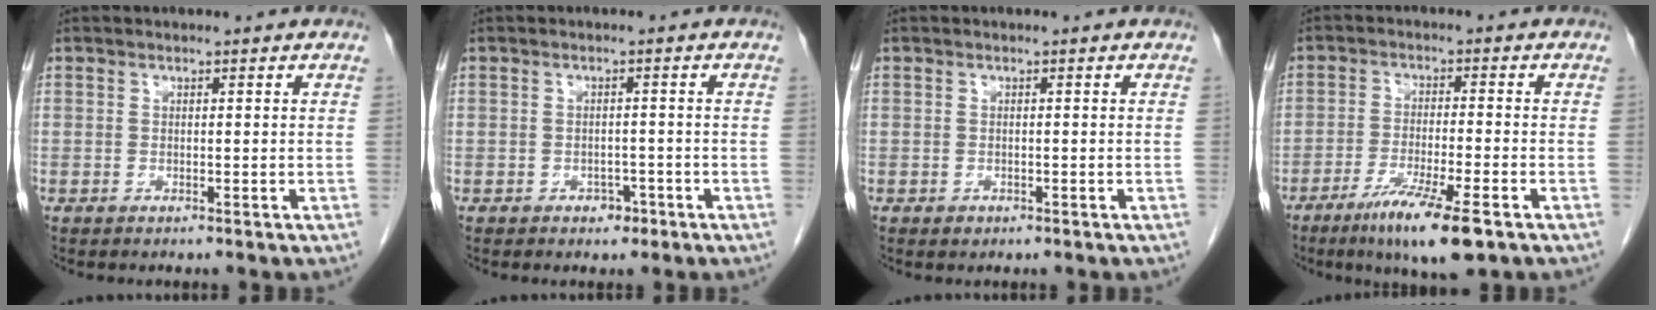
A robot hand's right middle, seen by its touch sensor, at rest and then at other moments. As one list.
[{"total": 2.0, "force": [-1.2, 1.4, 0.9], "torque": [-0.009, 0.005, -0.013]}, {"total": 0.7, "force": [-0.3, 0.6, 0.2], "torque": [-0.004, 0.002, -0.002]}, {"total": 9.6, "force": [-5.8, 0.5, 7.6], "torque": [-0.136, -0.024, -0.095]}]